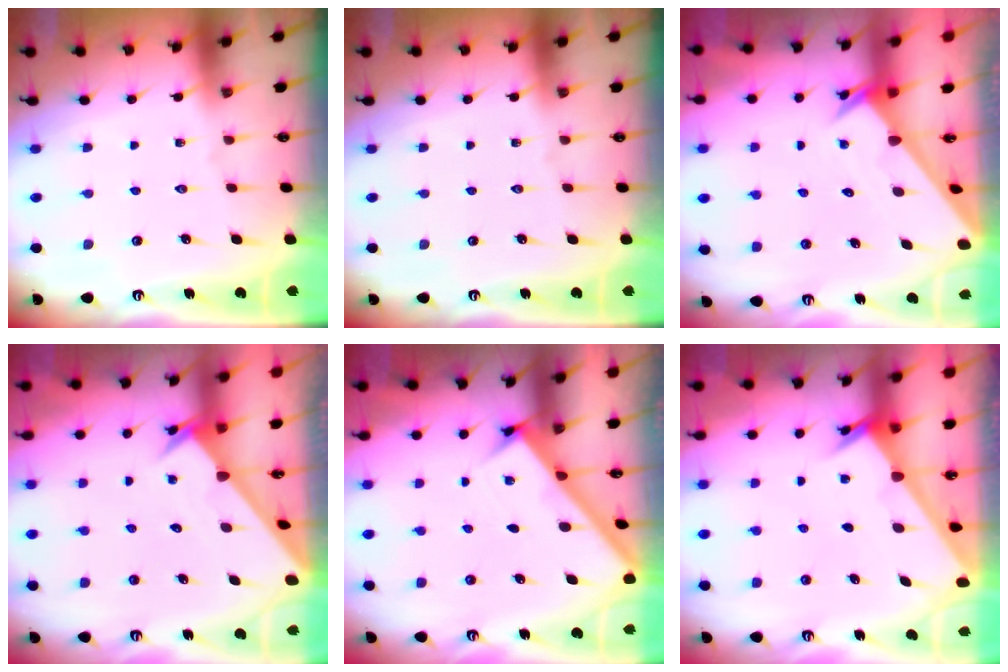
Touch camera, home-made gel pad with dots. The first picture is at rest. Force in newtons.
{"total": 0.0}
{"total": 2.0, "press": 2.0, "slide": 0.2}
{"total": 2.5, "press": 2.5, "slide": 0.2}
{"total": 2.5, "press": 2.5, "slide": 0.3}
{"total": 2.4, "press": 2.4, "slide": 0.2}